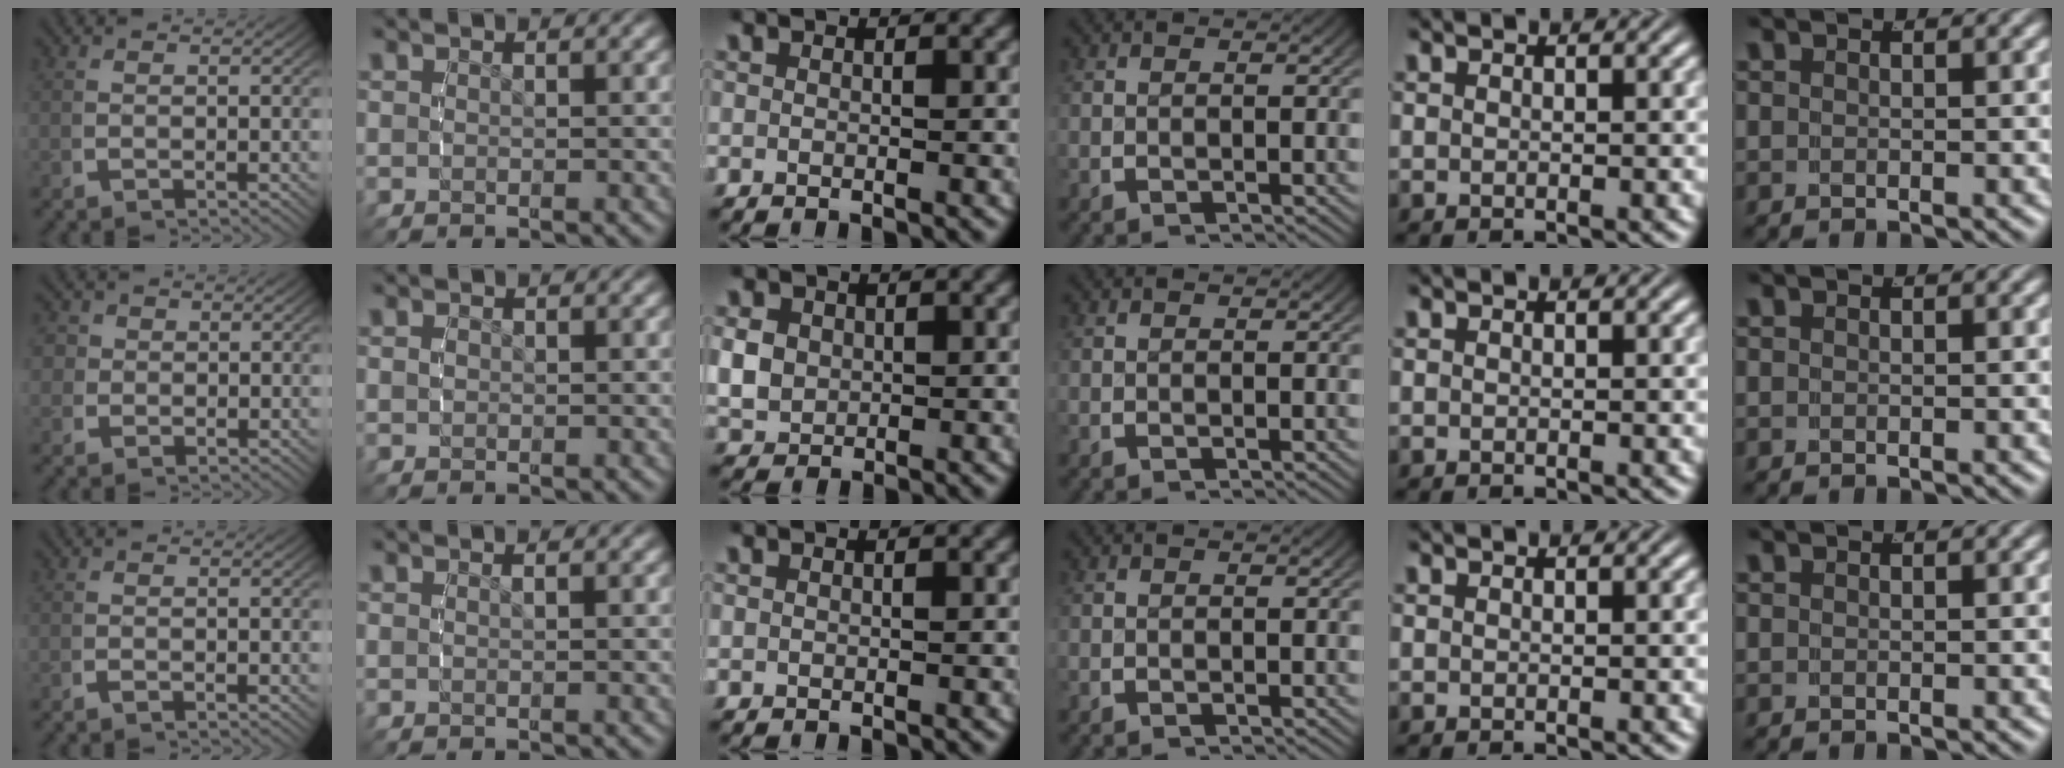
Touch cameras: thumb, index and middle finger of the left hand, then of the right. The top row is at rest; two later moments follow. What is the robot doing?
{"motion": "grasp_and_lifting", "object": "small bumper sticker"}